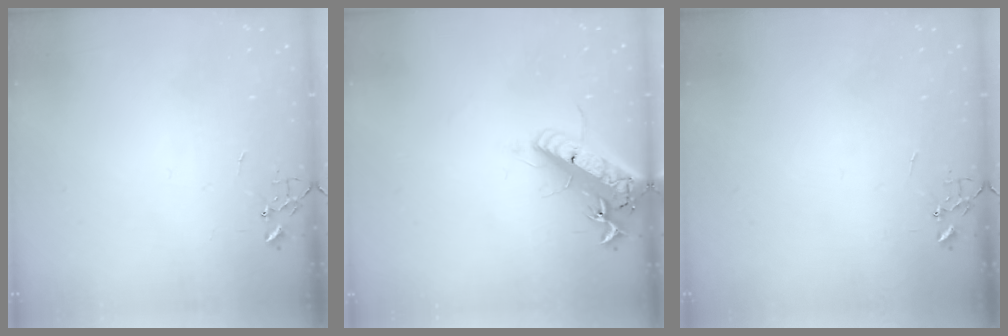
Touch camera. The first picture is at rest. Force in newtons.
{"total": 17.6, "press": 17.3, "slide": 3.4}
{"total": 0.0}